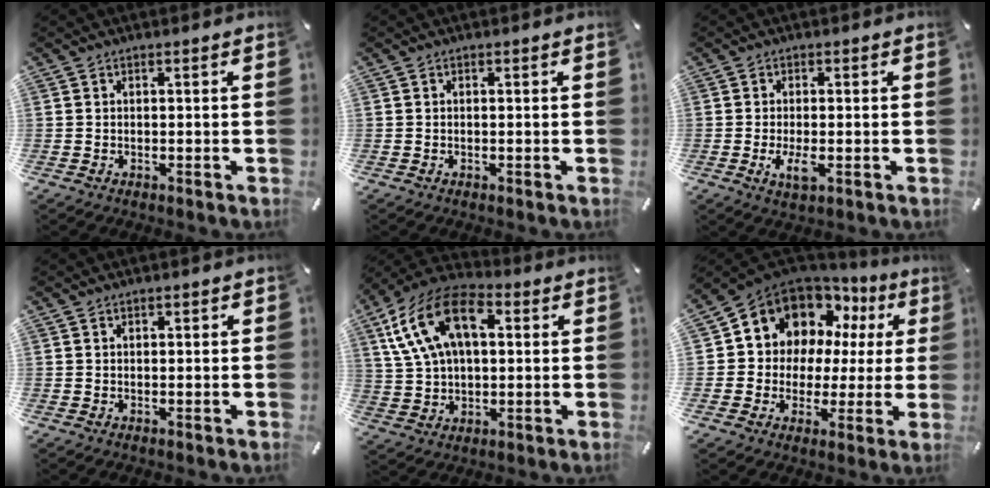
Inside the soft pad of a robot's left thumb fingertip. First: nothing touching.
{"total": 0.0}
{"total": 4.5, "force": [-1.0, 1.6, 4.1], "torque": [-0.086, -0.013, -0.023]}
{"total": 0.5, "force": [0.1, 0.4, 0.3], "torque": [-0.006, 0.003, 0.002]}
{"total": 17.2, "force": [5.9, 10.9, 11.9], "torque": [-0.243, 0.004, 0.108]}
{"total": 12.3, "force": [7.7, 9.2, 2.4], "torque": [-0.062, -0.068, 0.148]}